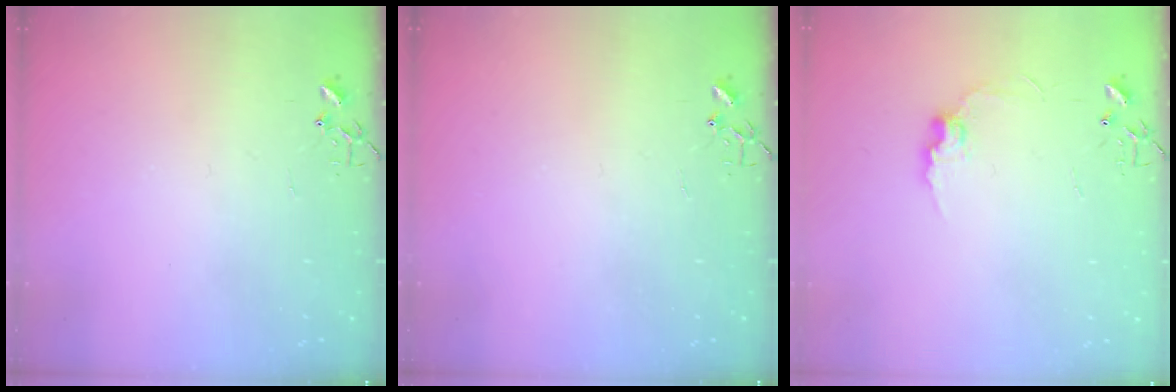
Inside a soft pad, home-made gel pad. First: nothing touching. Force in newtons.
{"total": 0.0}
{"total": 8.0, "press": 8.0, "slide": 0.5}